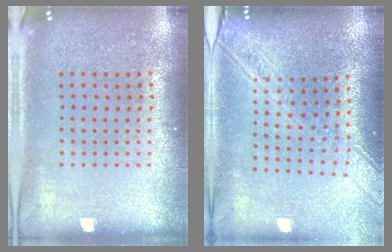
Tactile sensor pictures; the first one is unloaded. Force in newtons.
{"total": 2.2, "press": 1.9, "slide": 1.2}